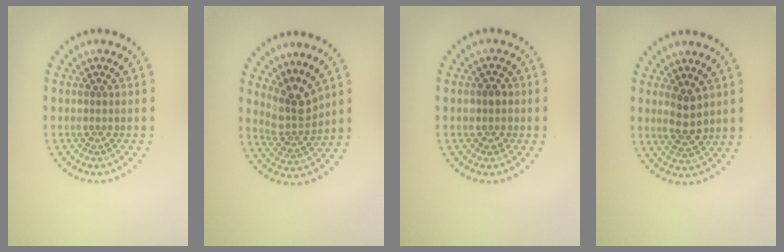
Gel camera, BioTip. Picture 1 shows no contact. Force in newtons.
{"total": 3.2, "press": 2.2, "slide": 2.3}
{"total": 1.5, "press": 1.4, "slide": 0.6}
{"total": 2.5, "press": 2.4, "slide": 0.7}